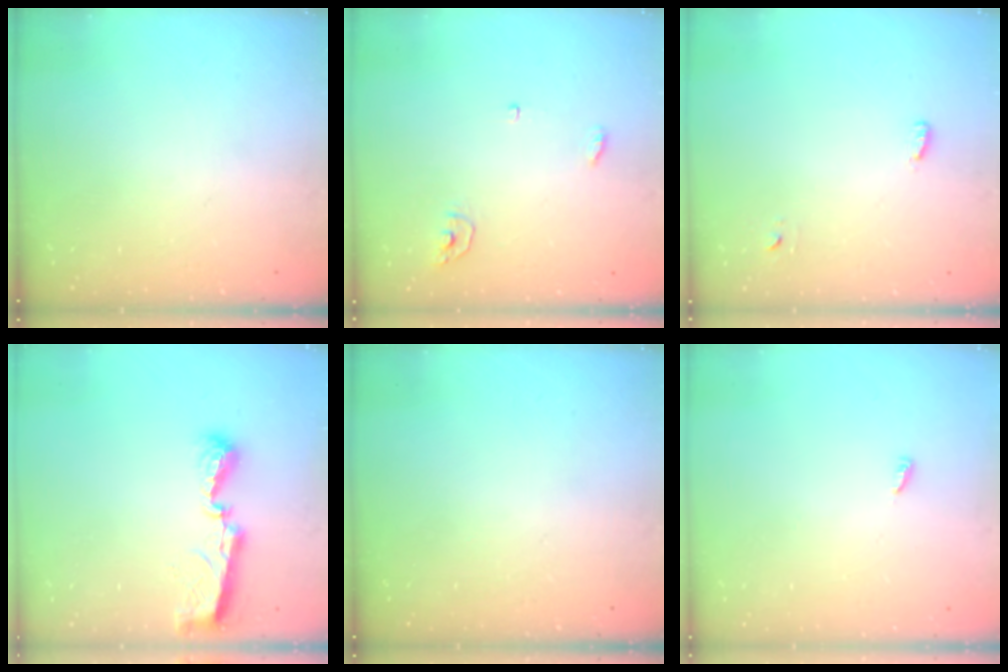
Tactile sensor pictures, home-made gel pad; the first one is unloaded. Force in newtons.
{"total": 3.8, "press": 3.8, "slide": 0.5}
{"total": 2.8, "press": 2.7, "slide": 0.6}
{"total": 8.6, "press": 8.6, "slide": 0.4}
{"total": 0.0}
{"total": 2.5, "press": 2.5, "slide": 0.2}